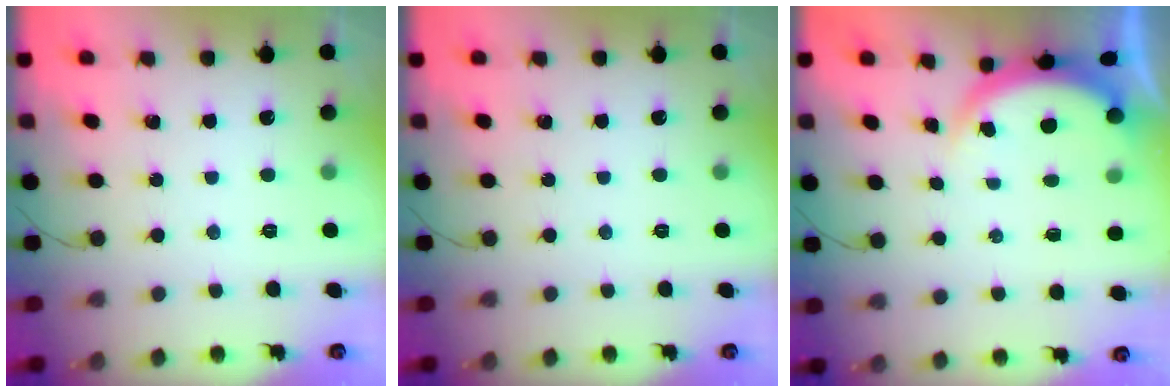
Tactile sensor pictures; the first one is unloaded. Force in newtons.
{"total": 0.0}
{"total": 4.4, "press": 4.4, "slide": 0.2}